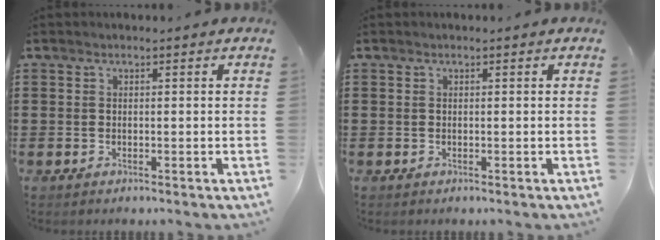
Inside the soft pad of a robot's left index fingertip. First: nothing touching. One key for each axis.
{"total": 0.0}